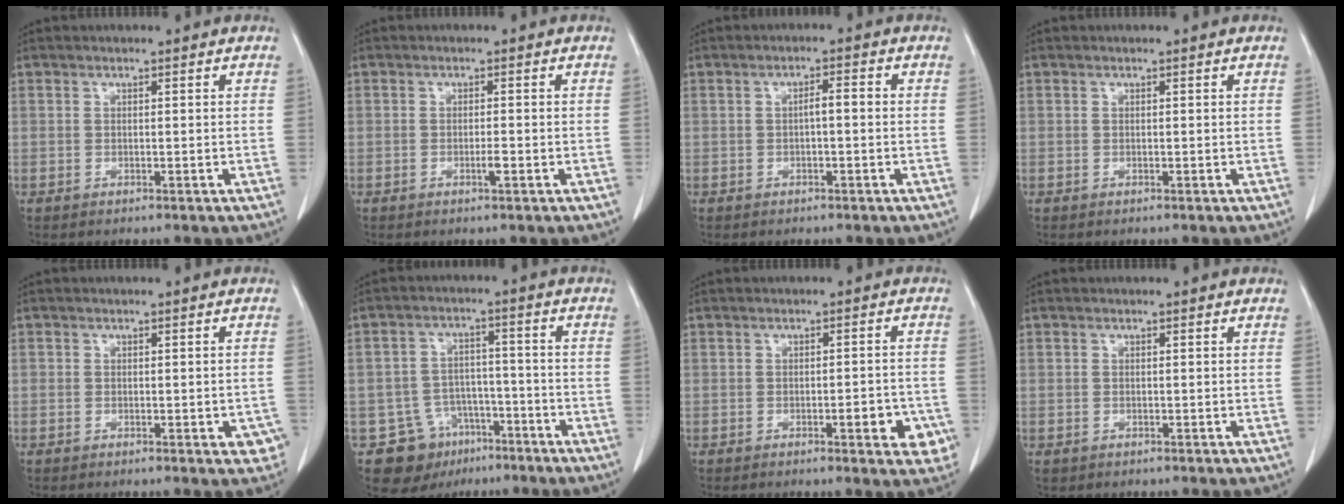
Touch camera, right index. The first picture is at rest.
{"total": 1.2, "force": [-0.5, 0.0, 1.1], "torque": [-0.019, 0.001, -0.006]}
{"total": 2.1, "force": [-0.2, 0.4, 2.1], "torque": [-0.034, 0.006, -0.004]}
{"total": 0.0}
{"total": 3.1, "force": [-1.2, 1.8, 2.3], "torque": [-0.012, 0.006, -0.012]}
{"total": 9.9, "force": [-5.7, 7.8, 2.2], "torque": [-0.038, 0.025, -0.080]}
{"total": 5.2, "force": [-2.0, 1.5, 4.5], "torque": [-0.048, -0.001, -0.023]}
{"total": 0.7, "force": [-0.1, 0.6, 0.1], "torque": [-0.001, 0.004, -0.004]}